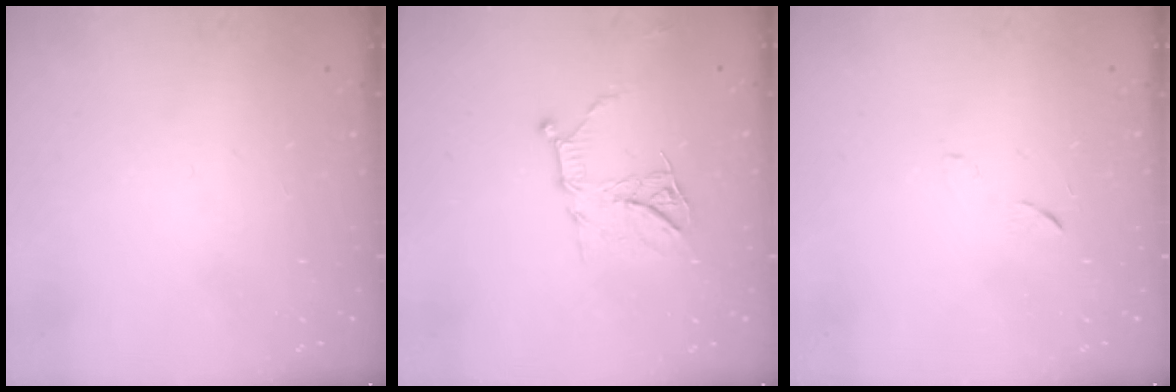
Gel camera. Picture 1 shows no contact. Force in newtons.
{"total": 10.8, "press": 10.8, "slide": 0.4}
{"total": 5.0, "press": 4.9, "slide": 0.6}